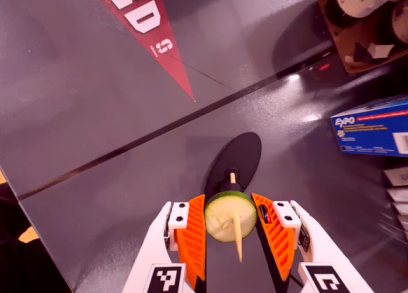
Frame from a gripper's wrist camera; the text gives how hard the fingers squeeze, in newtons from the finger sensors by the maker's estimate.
{"total": 10.4, "left": 10.6, "right": 10.2}